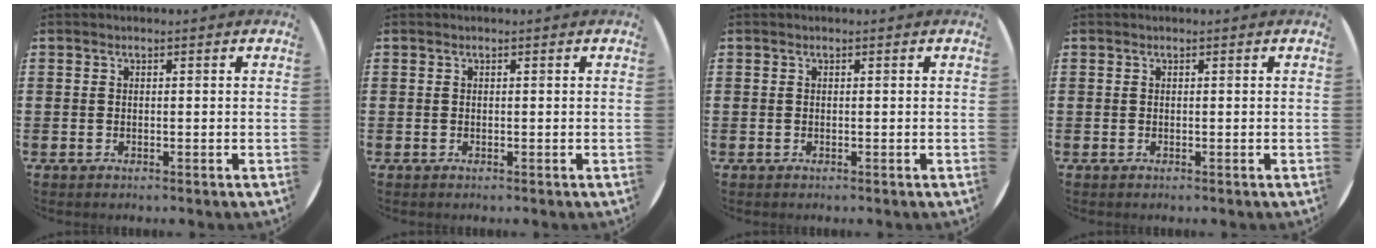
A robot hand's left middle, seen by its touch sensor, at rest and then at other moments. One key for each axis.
{"total": 0.0}
{"total": 0.0}
{"total": 0.0}